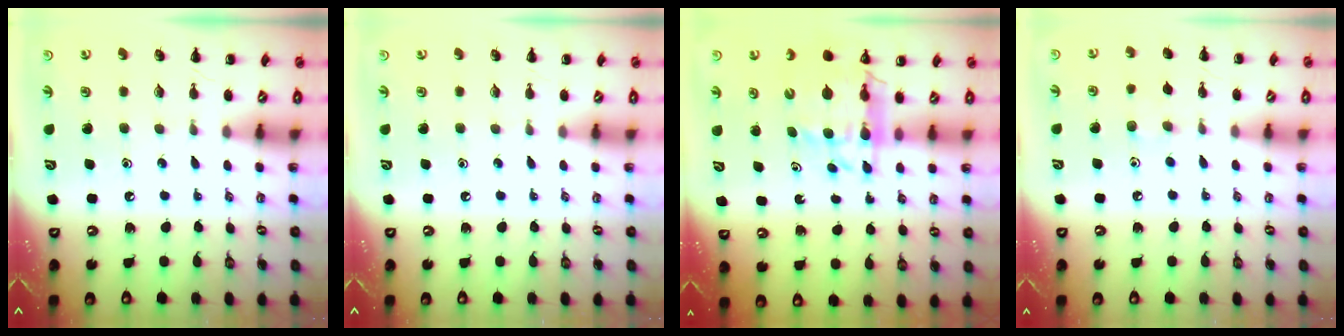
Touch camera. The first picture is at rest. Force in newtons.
{"total": 0.0}
{"total": 12.2, "press": 11.5, "slide": 4.2}
{"total": 6.7, "press": 6.4, "slide": 2.1}